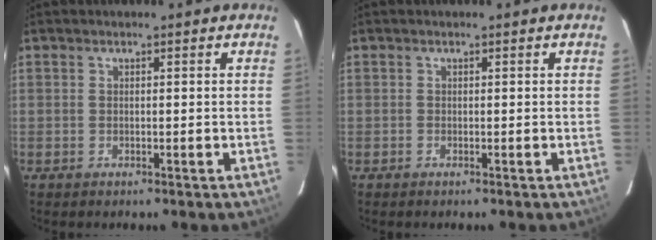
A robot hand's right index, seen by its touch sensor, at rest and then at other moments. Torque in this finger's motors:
{"motor_torque": [-0.07, -0.07, -0.04, -0.02]}